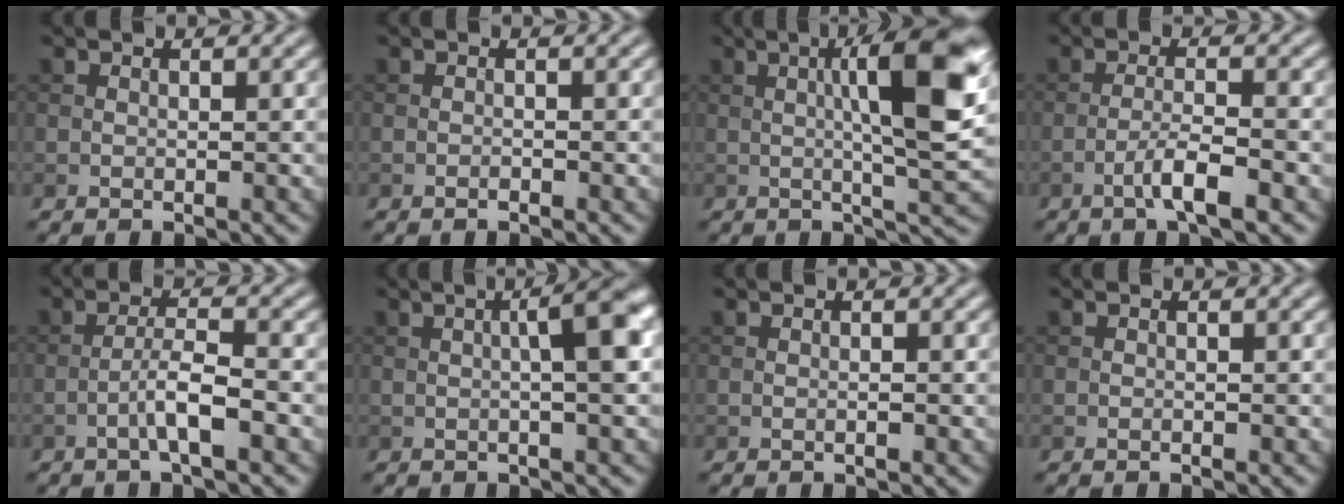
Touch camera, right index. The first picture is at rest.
{"total": 0.8, "force": [-0.5, 0.1, 0.6], "torque": [-0.009, 0.001, -0.009]}
{"total": 10.5, "force": [1.8, 2.1, 10.1], "torque": [-0.138, 0.010, 0.025]}
{"total": 3.5, "force": [-1.8, 0.4, 2.9], "torque": [-0.054, 0.008, -0.040]}
{"total": 3.3, "force": [-1.6, 0.4, 2.9], "torque": [-0.053, 0.013, -0.034]}
{"total": 5.5, "force": [0.5, 1.2, 5.3], "torque": [-0.062, 0.015, 0.007]}
{"total": 0.9, "force": [-0.1, 0.2, 0.9], "torque": [-0.013, -0.001, -0.005]}
{"total": 0.6, "force": [-0.2, 0.1, 0.6], "torque": [-0.008, -0.002, -0.007]}